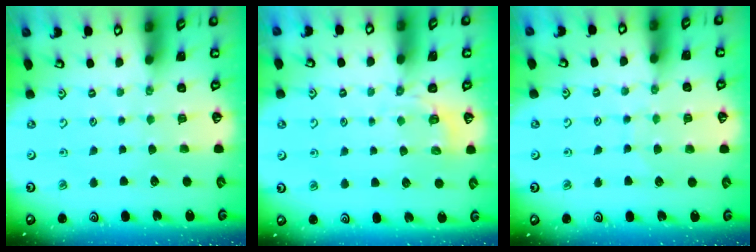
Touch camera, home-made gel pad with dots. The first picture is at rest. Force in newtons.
{"total": 2.8, "press": 2.2, "slide": 1.8}
{"total": 5.2, "press": 5.2, "slide": 0.5}